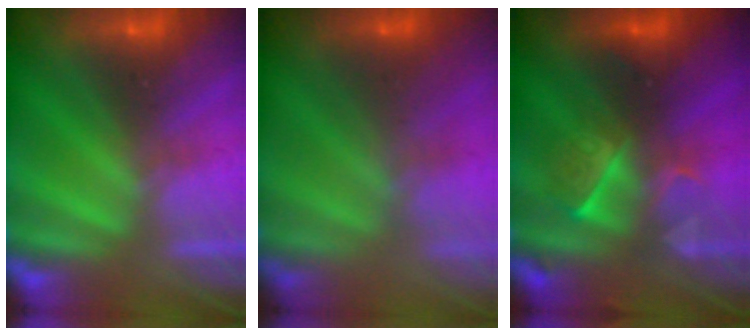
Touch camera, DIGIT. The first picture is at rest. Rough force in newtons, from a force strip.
{"total": 3.3}
{"total": 2.4}